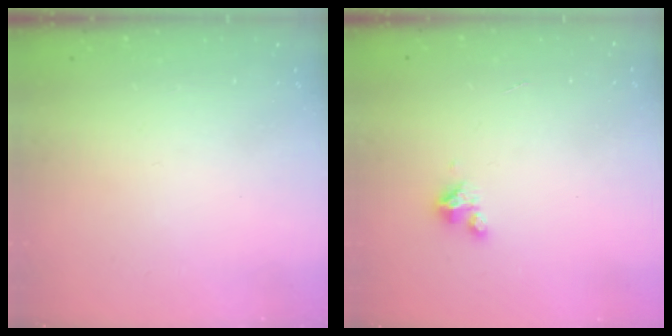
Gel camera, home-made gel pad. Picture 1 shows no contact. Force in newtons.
{"total": 2.0, "press": 2.0, "slide": 0.3}